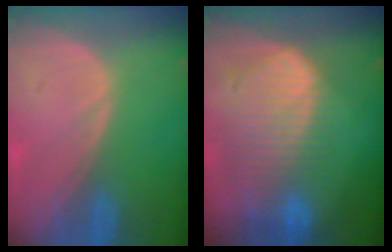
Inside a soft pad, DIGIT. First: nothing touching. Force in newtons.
{"total": 10.6, "press": 9.1, "slide": 5.3}